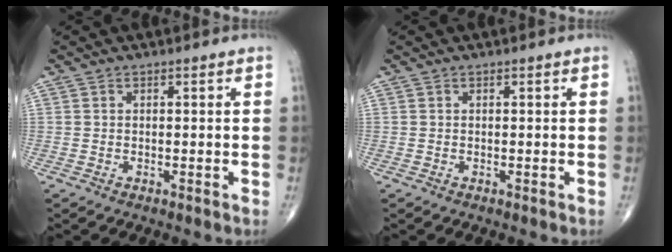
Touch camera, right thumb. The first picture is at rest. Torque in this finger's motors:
{"motor_torque": [0.00, 0.00, 0.00, 0.00, 0.00]}